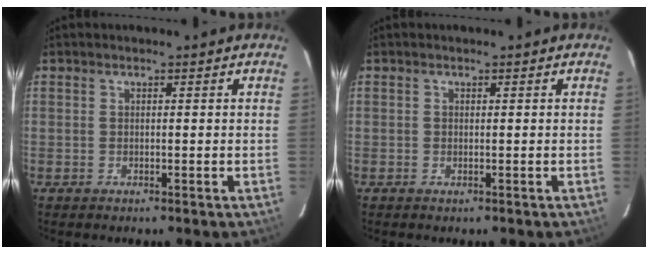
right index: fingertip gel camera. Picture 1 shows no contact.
{"total": 0.0}